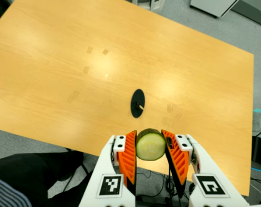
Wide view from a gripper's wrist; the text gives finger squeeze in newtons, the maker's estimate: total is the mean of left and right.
{"total": 11.2, "left": 10.5, "right": 11.8}